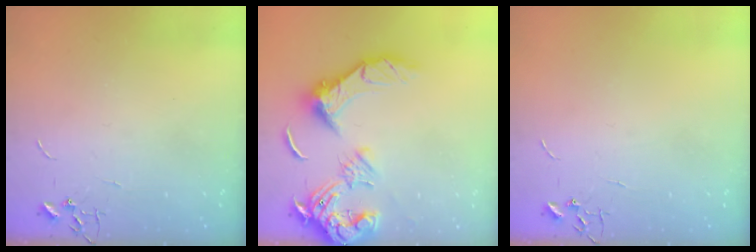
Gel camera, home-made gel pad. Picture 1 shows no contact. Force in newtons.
{"total": 17.4, "press": 17.3, "slide": 2.0}
{"total": 0.0}